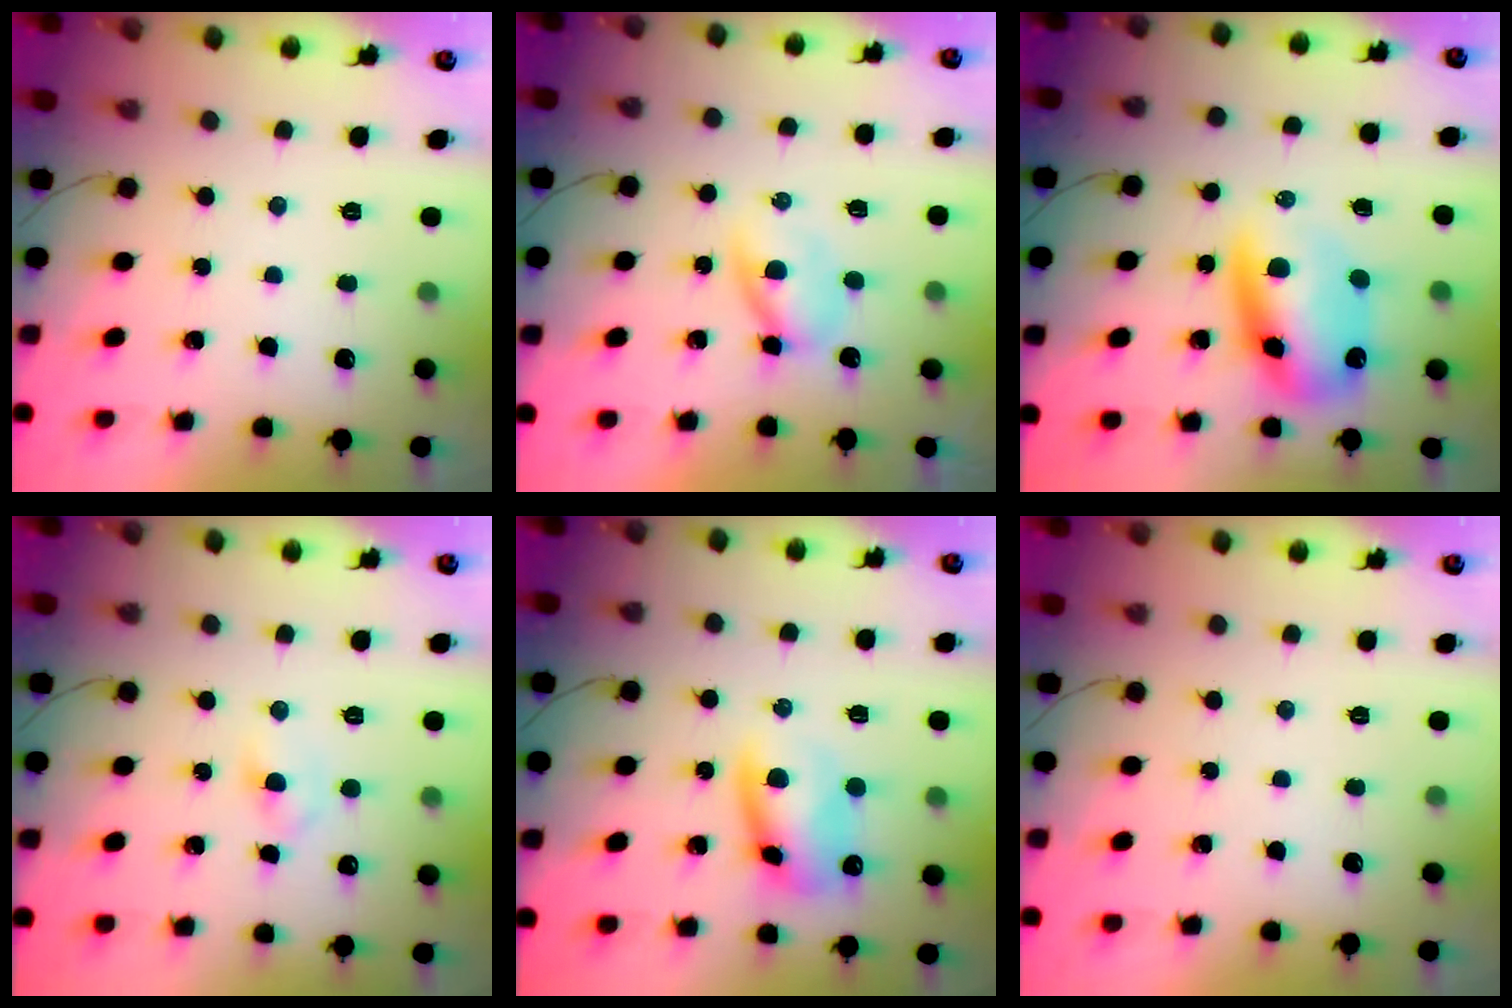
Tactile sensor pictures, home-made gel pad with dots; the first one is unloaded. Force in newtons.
{"total": 3.7, "press": 3.6, "slide": 0.9}
{"total": 10.8, "press": 10.4, "slide": 2.7}
{"total": 2.4, "press": 2.1, "slide": 1.0}
{"total": 10.8, "press": 10.6, "slide": 2.0}
{"total": 0.0}